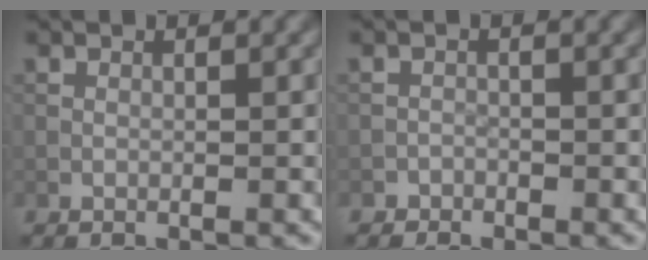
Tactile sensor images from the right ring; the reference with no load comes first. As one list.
[{"total": 1.3, "force": [-1.0, 0.7, -0.2], "torque": [0.004, 0.009, -0.016]}]